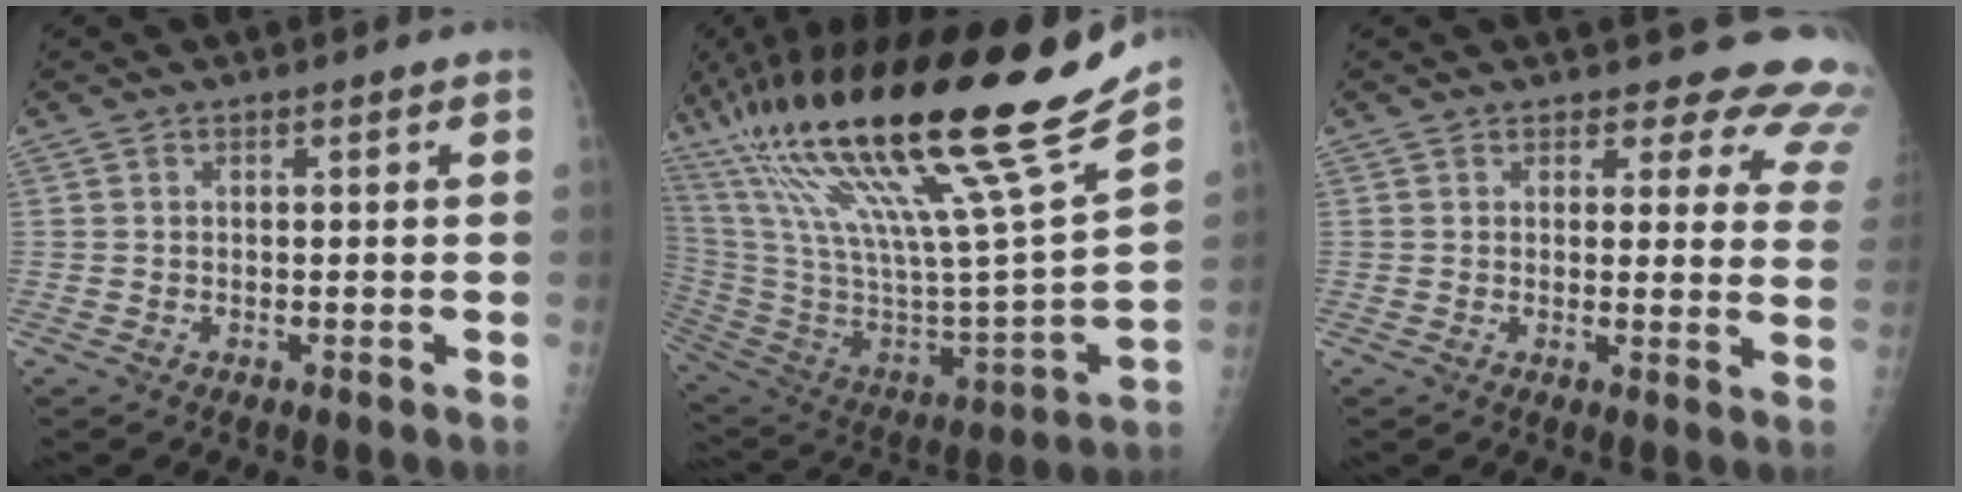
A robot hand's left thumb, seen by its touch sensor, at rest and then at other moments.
{"total": 36.0, "force": [23.7, 4.0, 26.8], "torque": [-0.483, -0.083, 0.415]}
{"total": 12.8, "force": [11.7, 4.4, 2.5], "torque": [0.031, -0.086, 0.098]}